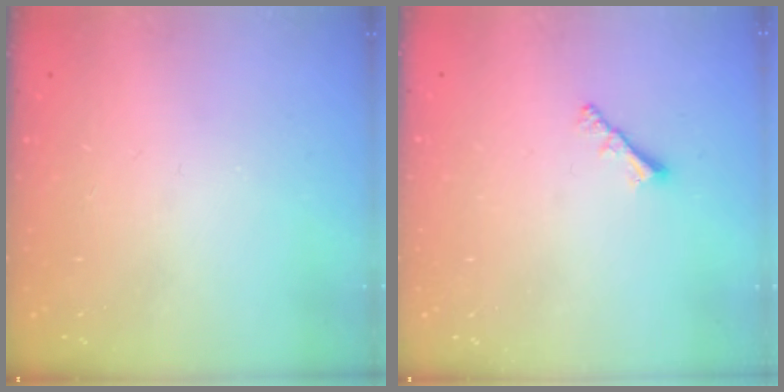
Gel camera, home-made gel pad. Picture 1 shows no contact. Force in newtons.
{"total": 1.9, "press": 1.8, "slide": 0.5}